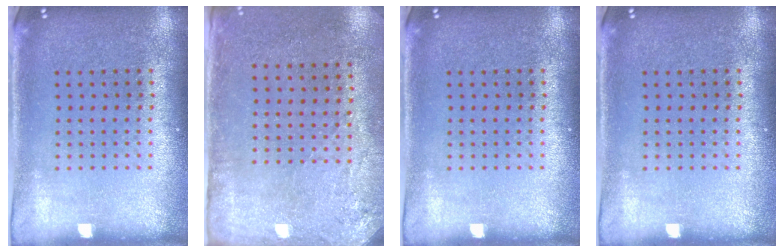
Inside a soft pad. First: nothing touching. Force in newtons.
{"total": 2.8, "press": 2.3, "slide": 1.6}
{"total": 0.0}
{"total": 0.0}